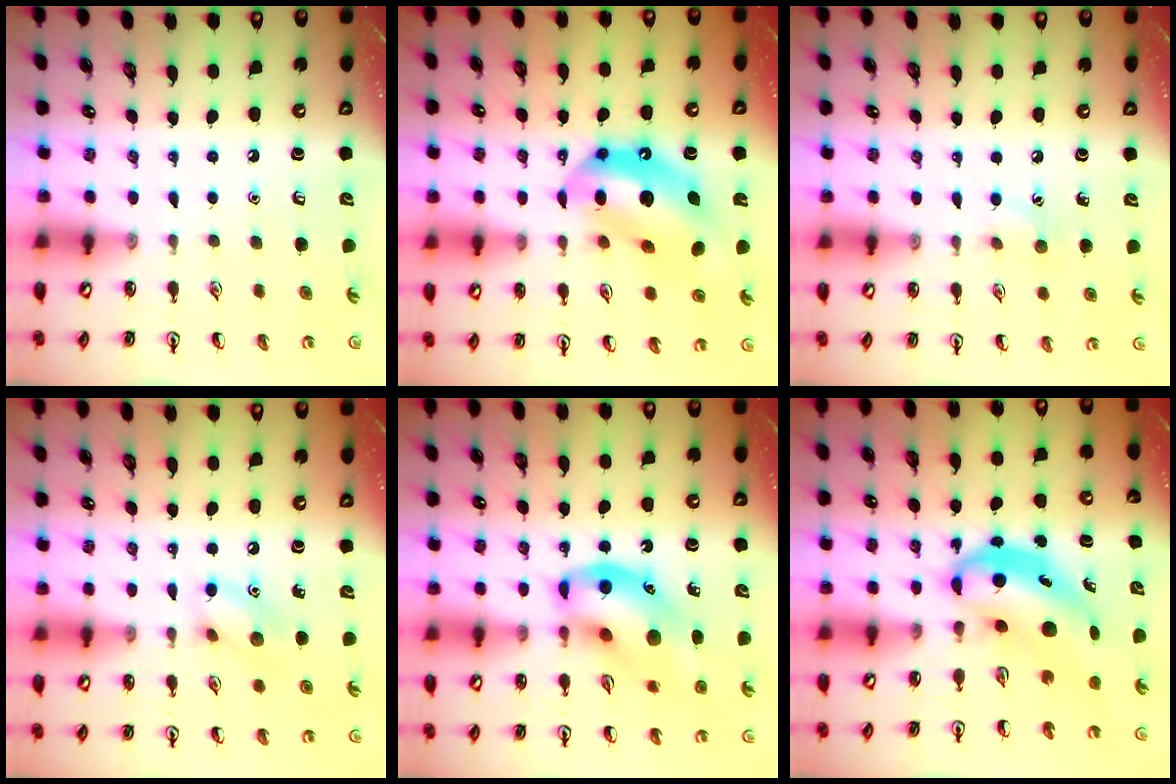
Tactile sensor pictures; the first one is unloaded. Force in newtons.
{"total": 16.3, "press": 15.5, "slide": 5.0}
{"total": 6.5, "press": 6.3, "slide": 1.6}
{"total": 8.6, "press": 8.6, "slide": 0.6}
{"total": 15.8, "press": 15.6, "slide": 2.6}
{"total": 6.3, "press": 6.1, "slide": 1.6}